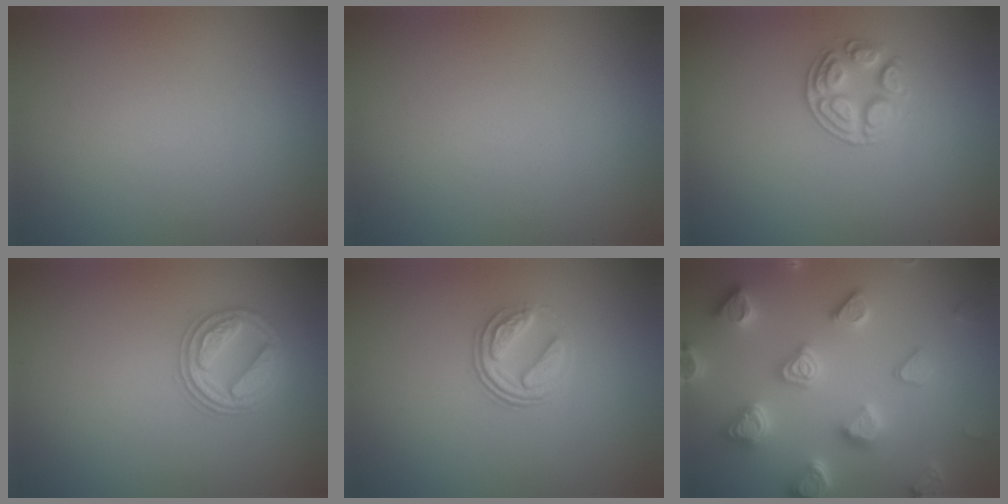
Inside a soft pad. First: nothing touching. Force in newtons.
{"total": 0.0}
{"total": 2.8, "press": 2.7, "slide": 0.7}
{"total": 2.9, "press": 2.9, "slide": 0.4}
{"total": 2.5, "press": 1.9, "slide": 1.6}
{"total": 6.7, "press": 6.5, "slide": 1.4}